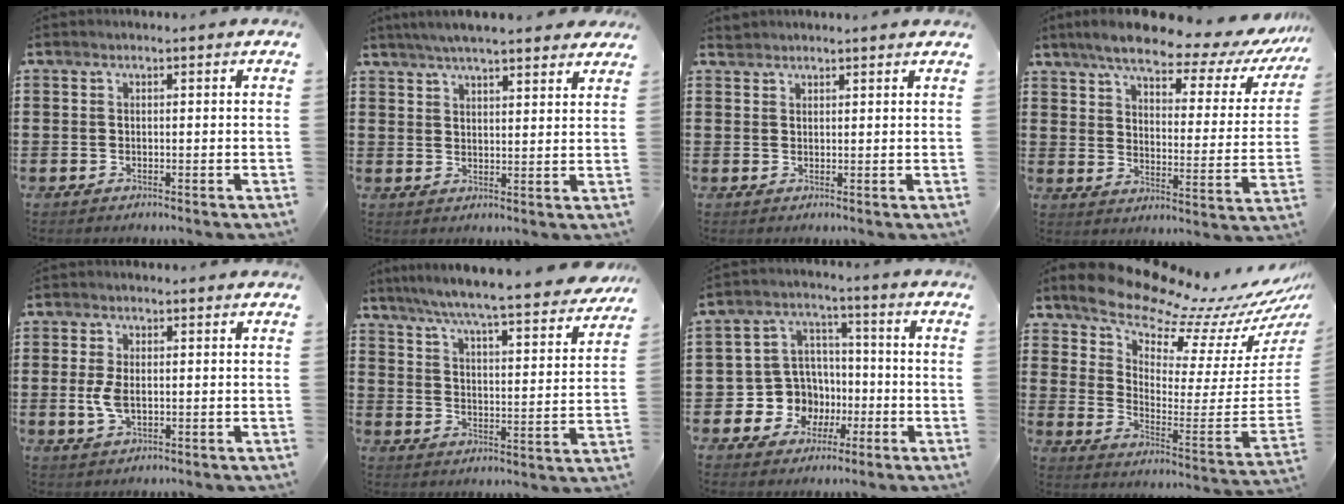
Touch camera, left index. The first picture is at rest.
{"total": 5.2, "force": [4.7, 0.4, 2.1], "torque": [-0.051, -0.010, 0.085]}
{"total": 1.6, "force": [1.6, 0.2, 0.0], "torque": [-0.003, 0.001, 0.032]}
{"total": 8.4, "force": [6.8, 1.7, 4.5], "torque": [-0.103, -0.038, 0.112]}
{"total": 4.0, "force": [-0.1, 2.1, 3.5], "torque": [-0.089, -0.004, -0.007]}
{"total": 6.6, "force": [5.9, -0.6, 2.7], "torque": [-0.079, -0.048, 0.096]}
{"total": 8.2, "force": [-1.7, 7.8, 1.8], "torque": [-0.073, 0.010, -0.025]}
{"total": 10.9, "force": [10.1, 1.7, 3.7], "torque": [-0.073, -0.105, 0.160]}